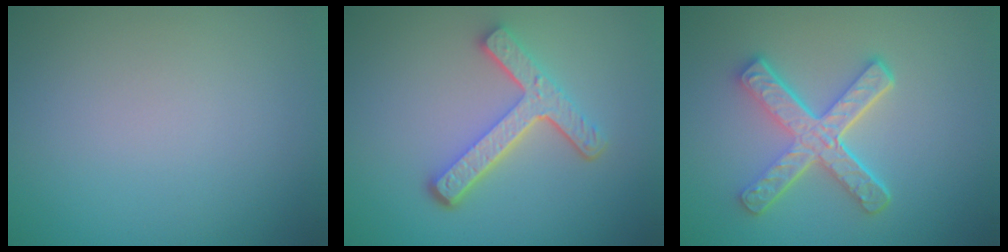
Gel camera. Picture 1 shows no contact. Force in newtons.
{"total": 4.8, "press": 3.6, "slide": 3.2}
{"total": 5.3, "press": 3.9, "slide": 3.6}